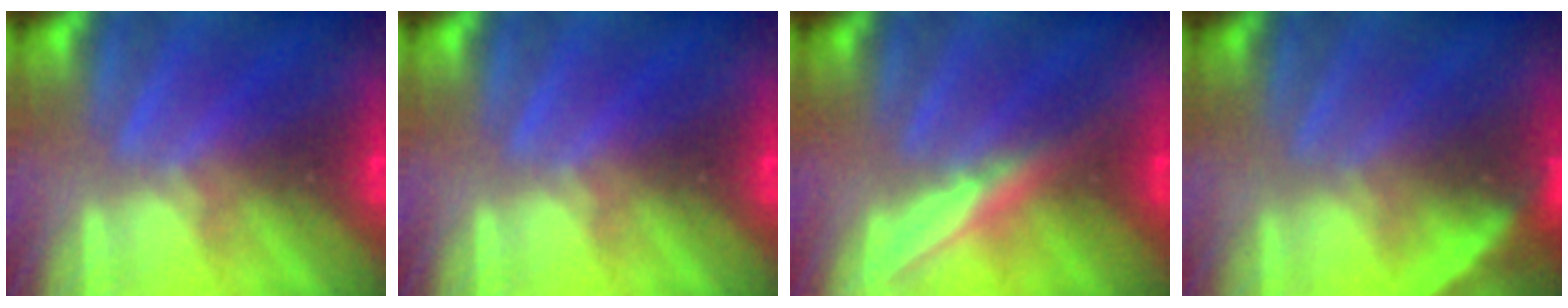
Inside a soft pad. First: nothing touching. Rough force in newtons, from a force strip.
{"total": 0.0}
{"total": 3.2}
{"total": 2.2}